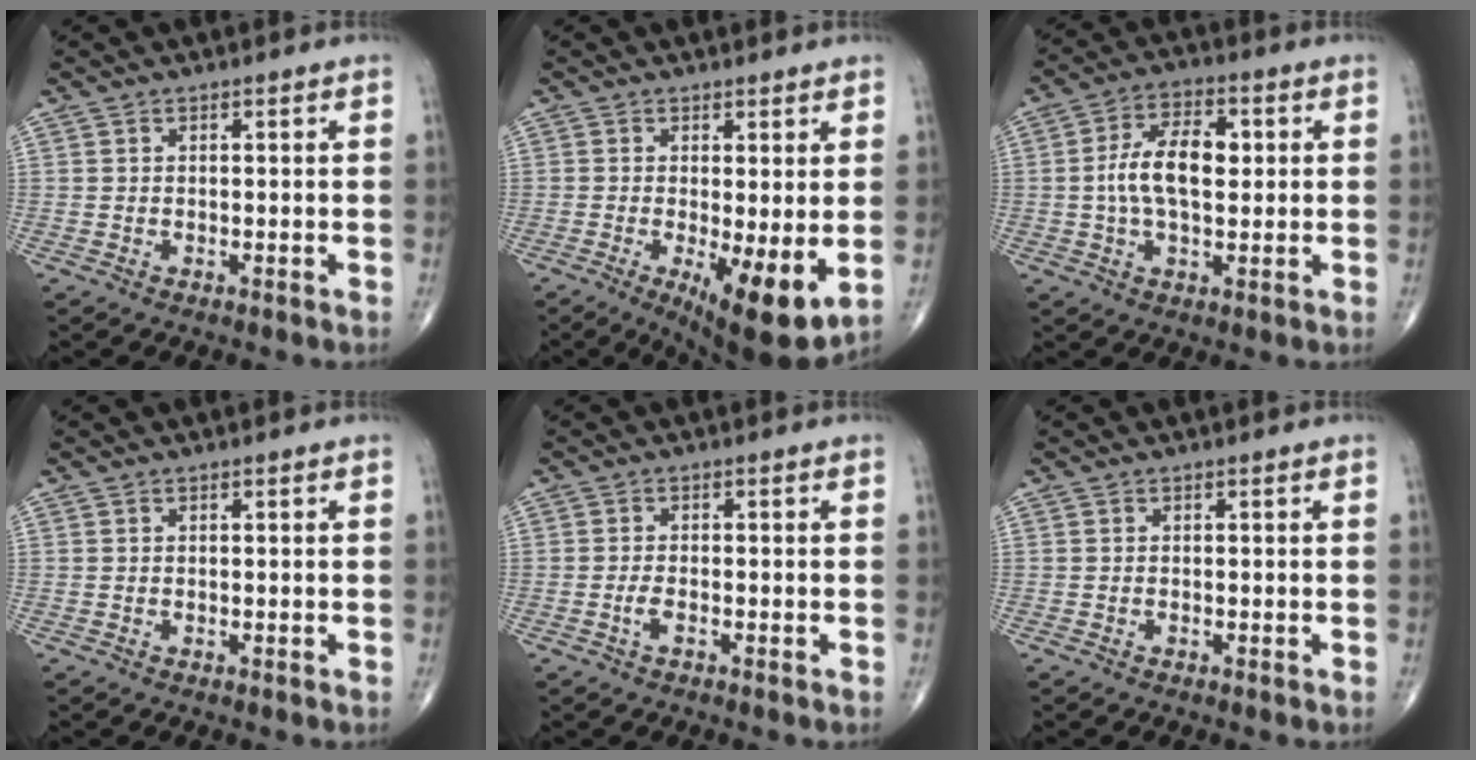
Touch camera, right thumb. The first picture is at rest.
{"total": 10.4, "force": [-1.8, 3.0, 9.8], "torque": [-0.145, -0.027, -0.020]}
{"total": 10.8, "force": [0.7, 5.8, 9.1], "torque": [-0.161, 0.014, 0.009]}
{"total": 0.0}
{"total": 1.7, "force": [-0.8, 0.6, 1.4], "torque": [-0.032, 0.004, -0.017]}
{"total": 0.0}